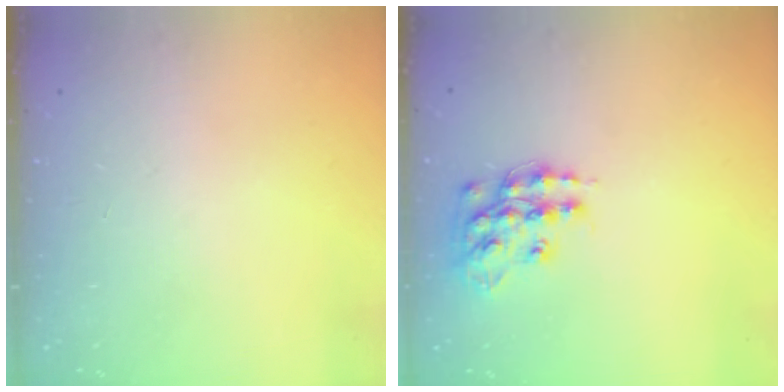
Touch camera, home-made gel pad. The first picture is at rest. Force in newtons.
{"total": 13.7, "press": 13.7, "slide": 0.9}